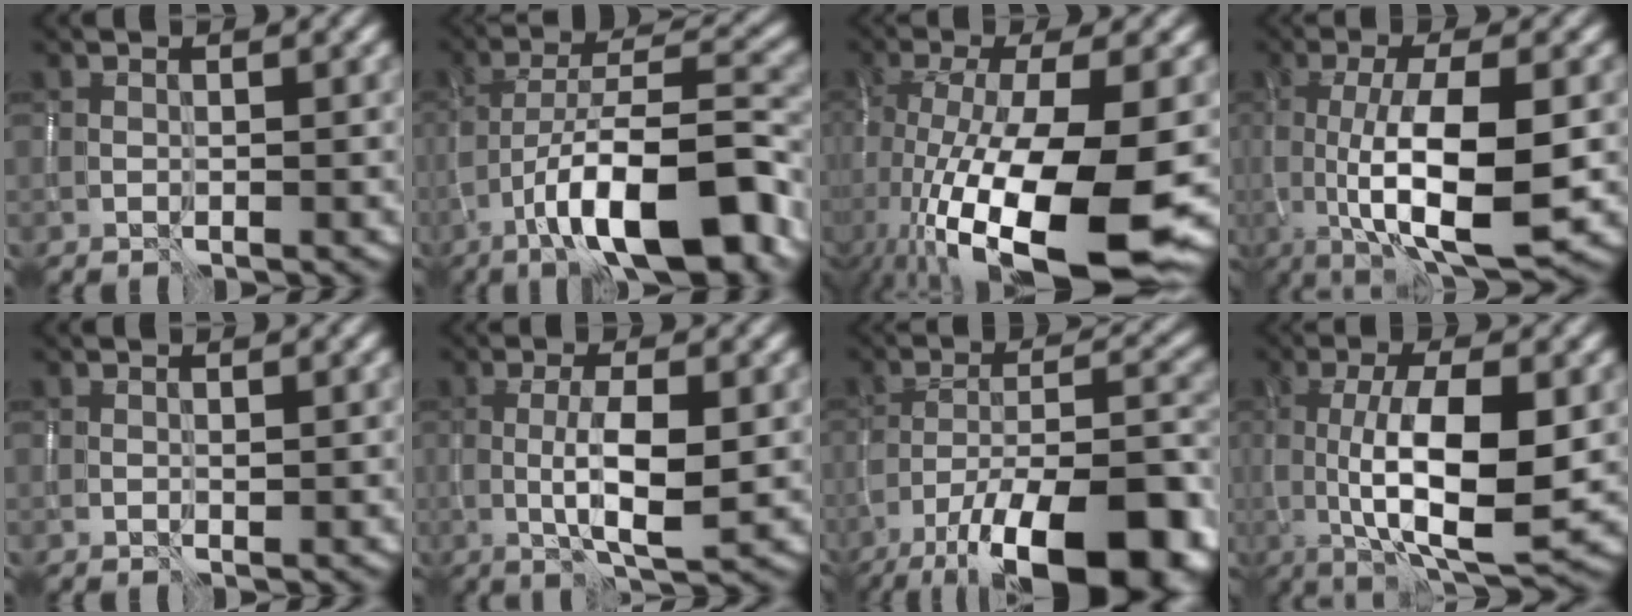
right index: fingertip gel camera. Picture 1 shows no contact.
{"total": 12.1, "force": [-6.8, 3.4, 9.4], "torque": [-0.144, 0.012, -0.110]}
{"total": 15.2, "force": [-5.4, 5.0, 13.3], "torque": [-0.229, -0.034, -0.075]}
{"total": 9.2, "force": [-1.0, 2.8, 8.8], "torque": [-0.150, -0.015, -0.010]}
{"total": 0.0}
{"total": 4.8, "force": [-0.7, 1.1, 4.6], "torque": [-0.085, -0.001, -0.011]}
{"total": 16.0, "force": [-10.4, 5.0, 11.2], "torque": [-0.177, -0.004, -0.157]}
{"total": 9.2, "force": [-0.4, 2.9, 8.7], "torque": [-0.146, -0.009, -0.001]}